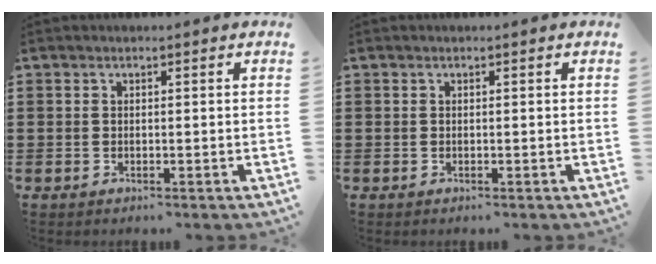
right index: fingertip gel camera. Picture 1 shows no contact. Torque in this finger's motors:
{"motor_torque": [0.00, 0.00, 0.00, 0.00]}